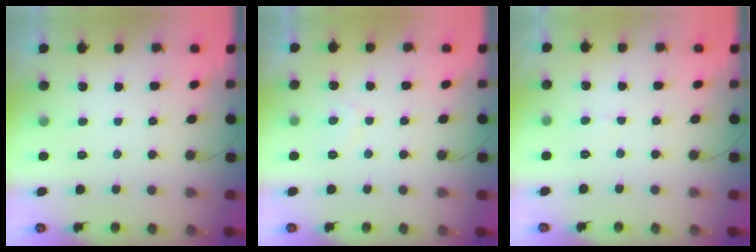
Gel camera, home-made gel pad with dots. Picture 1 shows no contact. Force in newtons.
{"total": 2.6, "press": 2.5, "slide": 0.6}
{"total": 3.2, "press": 3.1, "slide": 0.3}